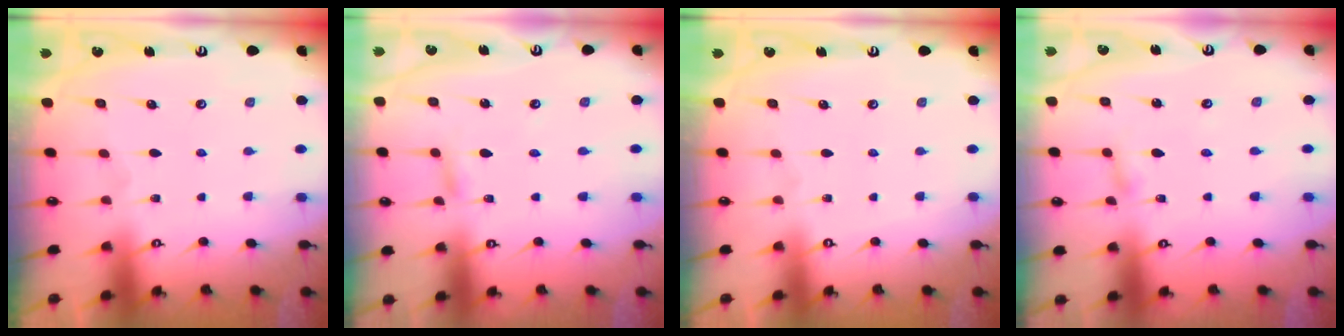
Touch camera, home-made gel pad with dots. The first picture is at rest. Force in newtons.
{"total": 2.9, "press": 2.8, "slide": 0.3}
{"total": 0.0}
{"total": 2.0, "press": 2.0, "slide": 0.2}